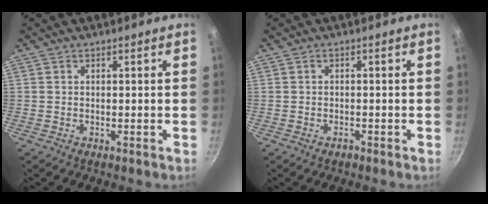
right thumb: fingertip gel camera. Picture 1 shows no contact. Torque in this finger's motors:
{"motor_torque": [-0.21, 0.04, -0.50, 0.21, 0.04]}